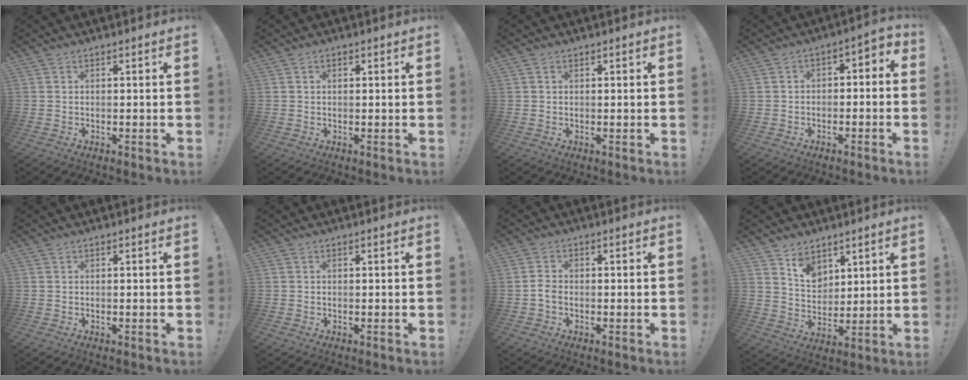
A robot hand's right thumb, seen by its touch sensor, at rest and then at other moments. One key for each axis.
{"total": 0.8, "fx": 0.3, "fy": 0.6, "fz": 0.4, "tx": -0.003, "ty": 0.001, "tz": 0.004}
{"total": 0.6, "fx": 0.5, "fy": 0.4, "fz": 0.2, "tx": 0.003, "ty": -0.002, "tz": 0.008}
{"total": 3.8, "fx": -2.7, "fy": 2.1, "fz": 1.7, "tx": -0.013, "ty": 0.015, "tz": -0.049}
{"total": 0.0}
{"total": 0.0}
{"total": 2.7, "fx": -0.9, "fy": 1.8, "fz": 1.8, "tx": -0.035, "ty": 0.012, "tz": -0.013}
{"total": 8.4, "fx": 6.1, "fy": 5.4, "fz": 2.1, "tx": -0.031, "ty": -0.047, "tz": 0.118}